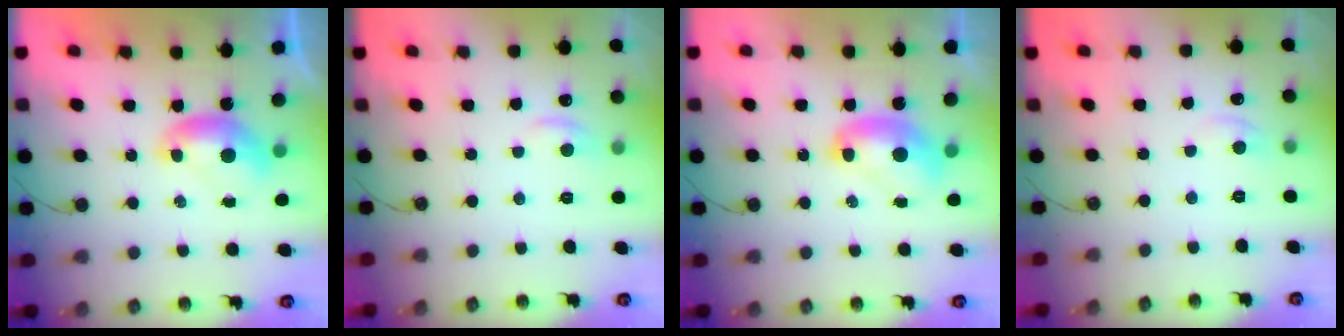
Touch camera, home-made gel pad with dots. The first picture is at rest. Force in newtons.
{"total": 1.4, "press": 1.1, "slide": 0.9}
{"total": 2.5, "press": 2.5, "slide": 0.2}
{"total": 0.8, "press": 0.3, "slide": 0.8}